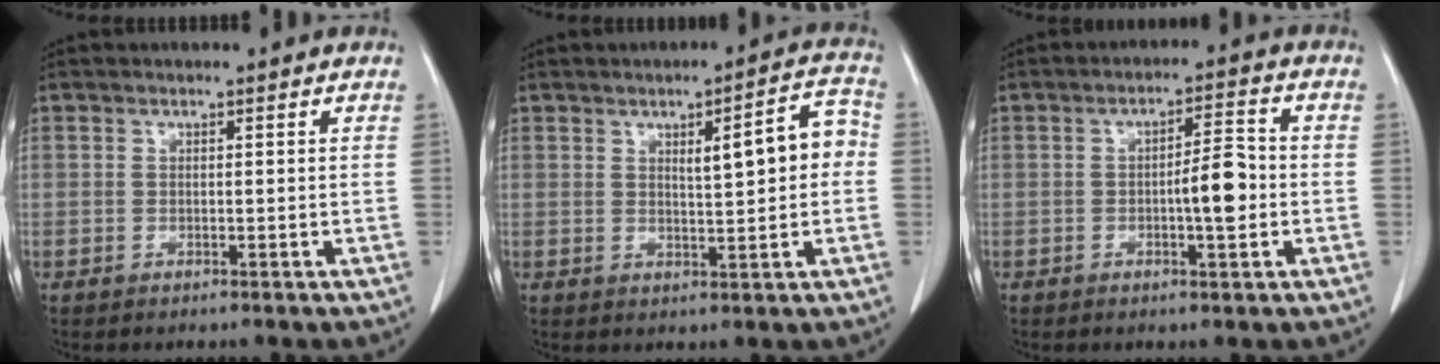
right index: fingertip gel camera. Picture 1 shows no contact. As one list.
[{"total": 7.3, "force": [0.8, 1.5, 7.0], "torque": [-0.096, 0.023, 0.014]}, {"total": 5.9, "force": [-1.0, 1.1, 5.7], "torque": [-0.091, 0.008, -0.015]}]